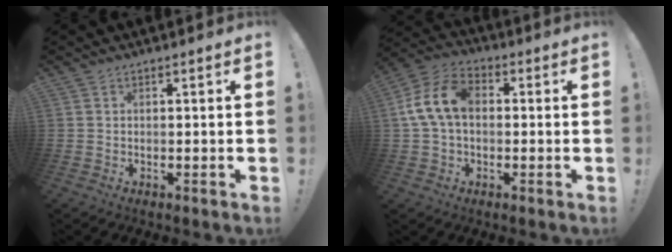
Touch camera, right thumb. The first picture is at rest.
{"total": 12.5, "force": [1.1, 8.2, 9.3], "torque": [-0.188, 0.015, 0.024]}